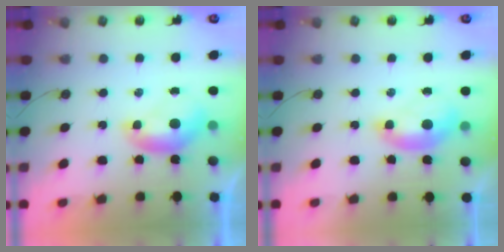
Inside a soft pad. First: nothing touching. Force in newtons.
{"total": 1.5, "press": 1.4, "slide": 0.6}